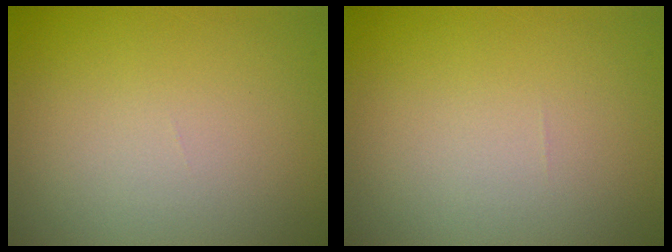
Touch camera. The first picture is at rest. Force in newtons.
{"total": 0.0}